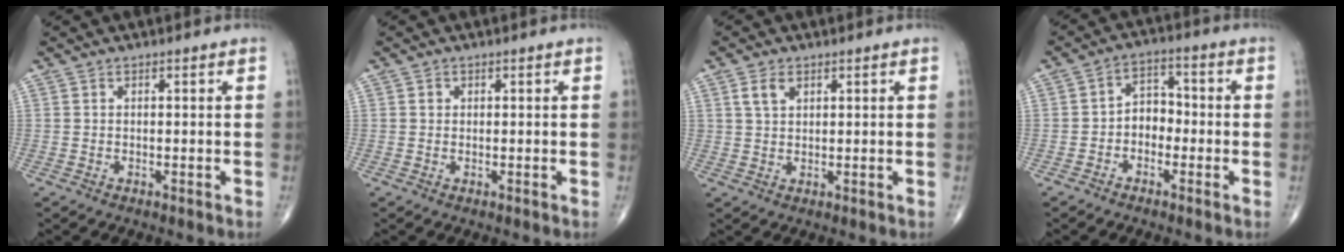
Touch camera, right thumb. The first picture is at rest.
{"total": 0.8, "force": [0.2, 0.7, 0.3], "torque": [0.000, 0.001, 0.003]}
{"total": 3.2, "force": [1.5, 1.9, 2.0], "torque": [-0.034, -0.001, 0.033]}
{"total": 5.3, "force": [-1.6, 4.0, 3.1], "torque": [-0.024, 0.030, -0.042]}